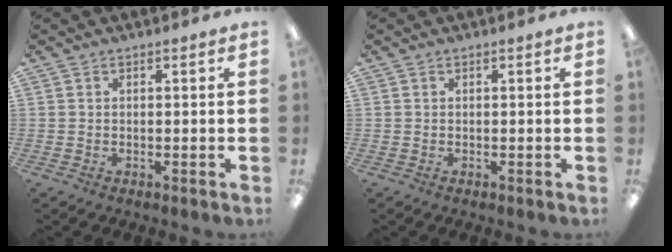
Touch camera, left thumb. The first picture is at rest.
{"total": 0.0}